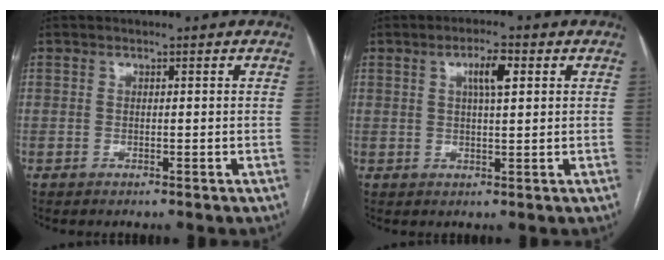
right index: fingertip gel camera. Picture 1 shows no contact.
{"total": 4.3, "force": [1.5, 0.8, 3.9], "torque": [-0.070, 0.005, 0.027]}